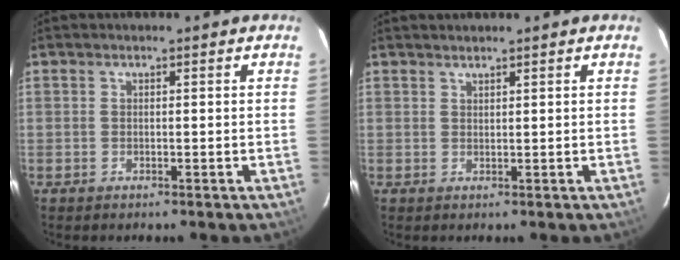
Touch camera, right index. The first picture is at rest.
{"total": 1.2, "force": [1.1, -0.4, 0.3], "torque": [-0.007, -0.001, 0.020]}